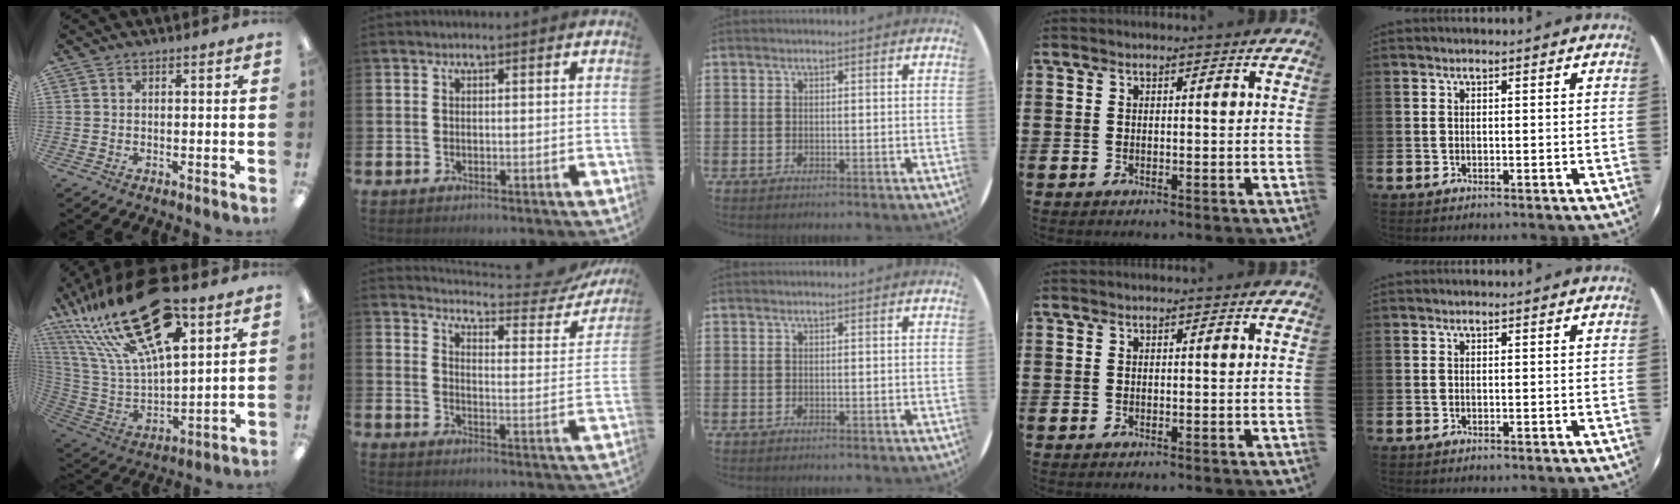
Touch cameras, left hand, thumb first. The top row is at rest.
{"thumb": {"total": 30.3, "force": [18.4, 11.6, 21.0], "torque": [-0.414, -0.100, 0.310]}, "index": {"total": 5.3, "force": [5.0, 0.6, 1.7], "torque": [-0.046, -0.044, 0.078]}}